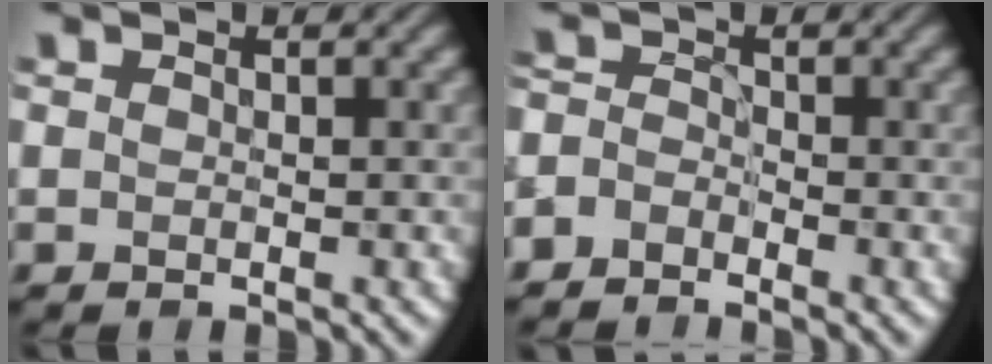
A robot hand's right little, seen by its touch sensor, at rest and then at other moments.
{"total": 2.1, "force": [-1.9, 0.9, 0.3], "torque": [-0.006, 0.004, -0.048]}